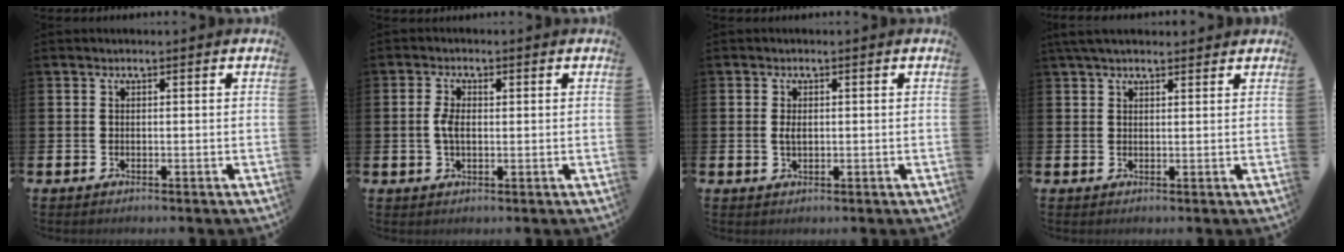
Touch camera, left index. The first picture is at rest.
{"total": 3.0, "force": [0.5, 1.6, 2.5], "torque": [-0.041, 0.004, 0.004]}
{"total": 1.6, "force": [0.2, 1.0, 1.2], "torque": [-0.022, 0.005, 0.001]}
{"total": 3.2, "force": [2.7, 1.0, 1.4], "torque": [-0.030, 0.000, 0.049]}